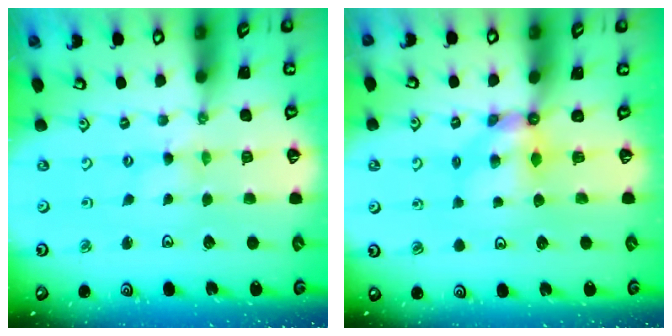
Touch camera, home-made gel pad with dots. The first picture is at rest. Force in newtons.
{"total": 5.3, "press": 5.3, "slide": 0.3}